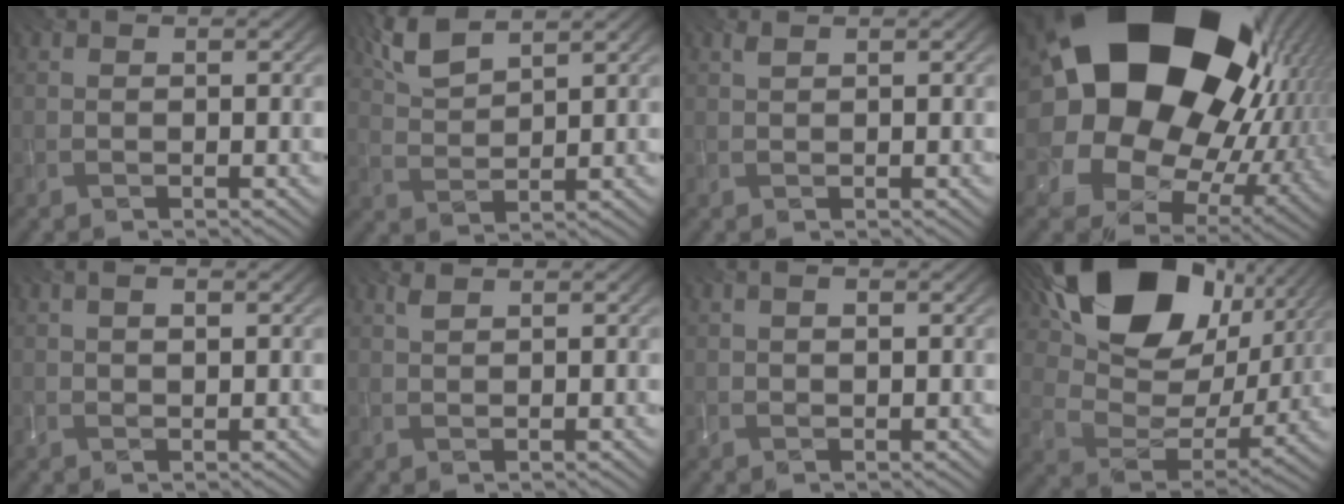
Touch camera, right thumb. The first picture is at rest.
{"total": 5.9, "force": [4.2, 1.7, 3.8], "torque": [-0.100, 0.010, 0.090]}
{"total": 0.7, "force": [0.5, 0.1, 0.5], "torque": [-0.014, 0.003, 0.012]}
{"total": 25.0, "force": [7.1, 18.4, 15.4], "torque": [-0.349, -0.021, 0.152]}
{"total": 1.7, "force": [0.6, 0.8, 1.4], "torque": [-0.029, 0.001, 0.011]}
{"total": 1.0, "force": [0.8, 0.2, 0.7], "torque": [-0.021, 0.003, 0.017]}
{"total": 1.4, "force": [0.4, 0.7, 1.2], "torque": [-0.024, 0.001, 0.008]}
{"total": 20.2, "force": [10.5, 12.8, 11.6], "torque": [-0.235, 0.010, 0.199]}